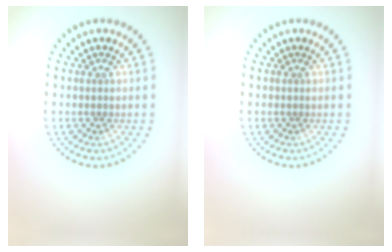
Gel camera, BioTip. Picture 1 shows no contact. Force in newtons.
{"total": 0.0}